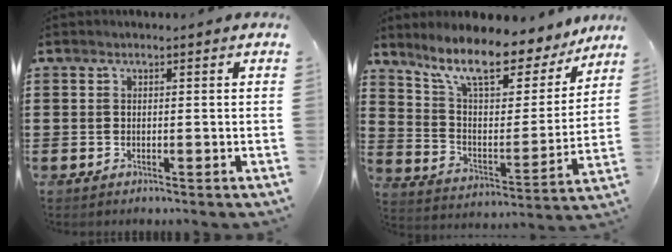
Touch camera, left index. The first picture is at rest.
{"total": 11.1, "force": [8.9, 2.6, 6.0], "torque": [-0.139, -0.056, 0.150]}